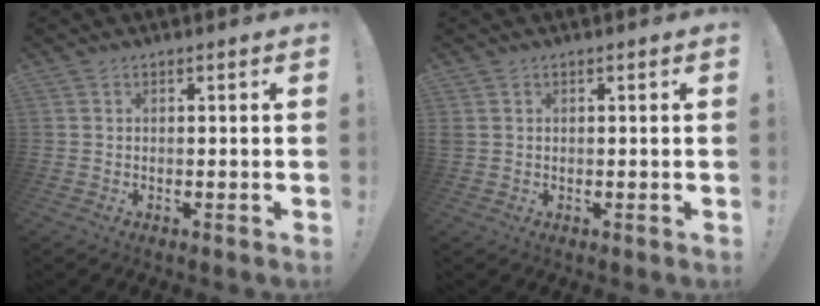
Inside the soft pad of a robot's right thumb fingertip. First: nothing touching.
{"total": 0.9, "force": [0.3, 0.8, 0.3], "torque": [-0.014, 0.006, 0.008]}